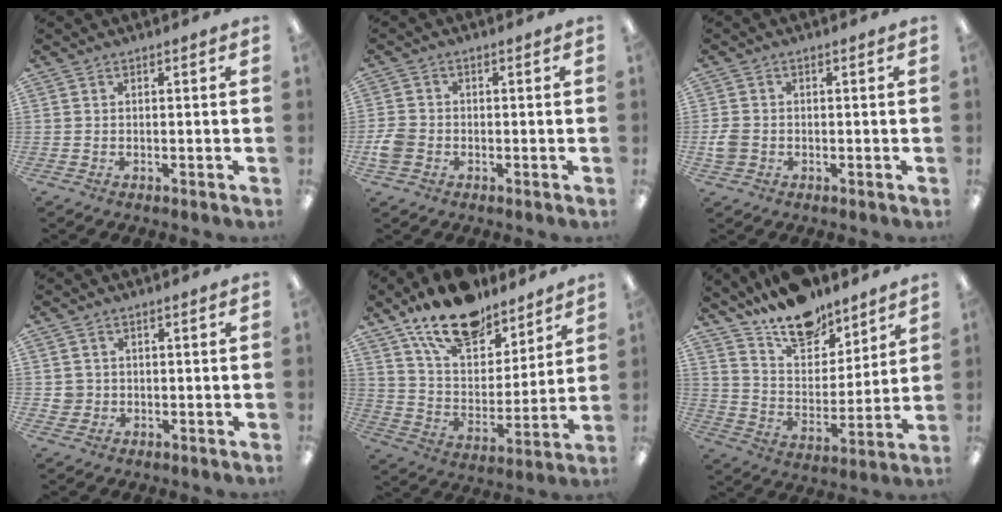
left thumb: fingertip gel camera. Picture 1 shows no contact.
{"total": 4.5, "force": [-1.4, 3.6, 2.3], "torque": [-0.047, 0.007, -0.025]}
{"total": 3.4, "force": [-0.7, 2.9, 1.7], "torque": [-0.034, 0.003, -0.013]}
{"total": 2.7, "force": [0.2, 2.7, 0.3], "torque": [-0.002, 0.001, 0.000]}
{"total": 17.7, "force": [13.8, 8.0, 7.6], "torque": [-0.136, -0.084, 0.245]}
{"total": 15.4, "force": [12.7, 6.9, 5.3], "torque": [-0.089, -0.090, 0.230]}